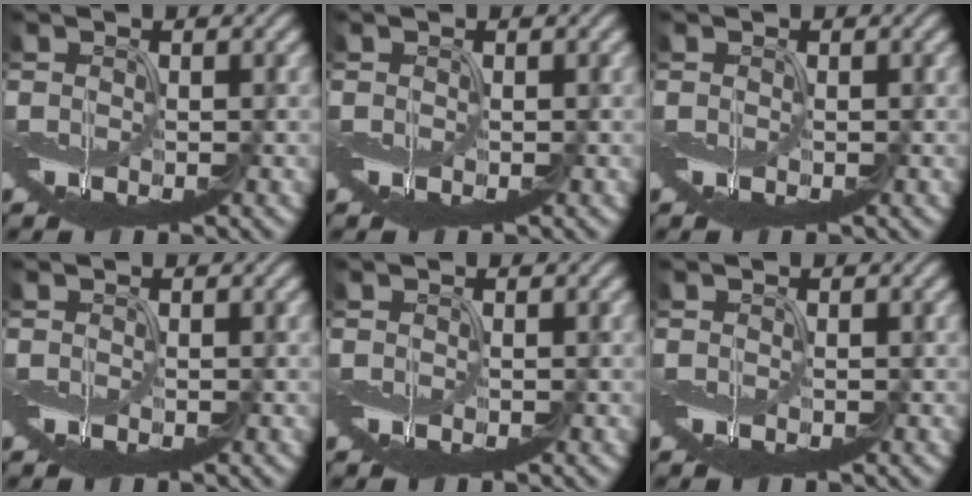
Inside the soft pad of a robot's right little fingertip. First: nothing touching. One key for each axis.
{"total": 0.0}
{"total": 0.0}
{"total": 0.0}
{"total": 0.0}
{"total": 0.0}